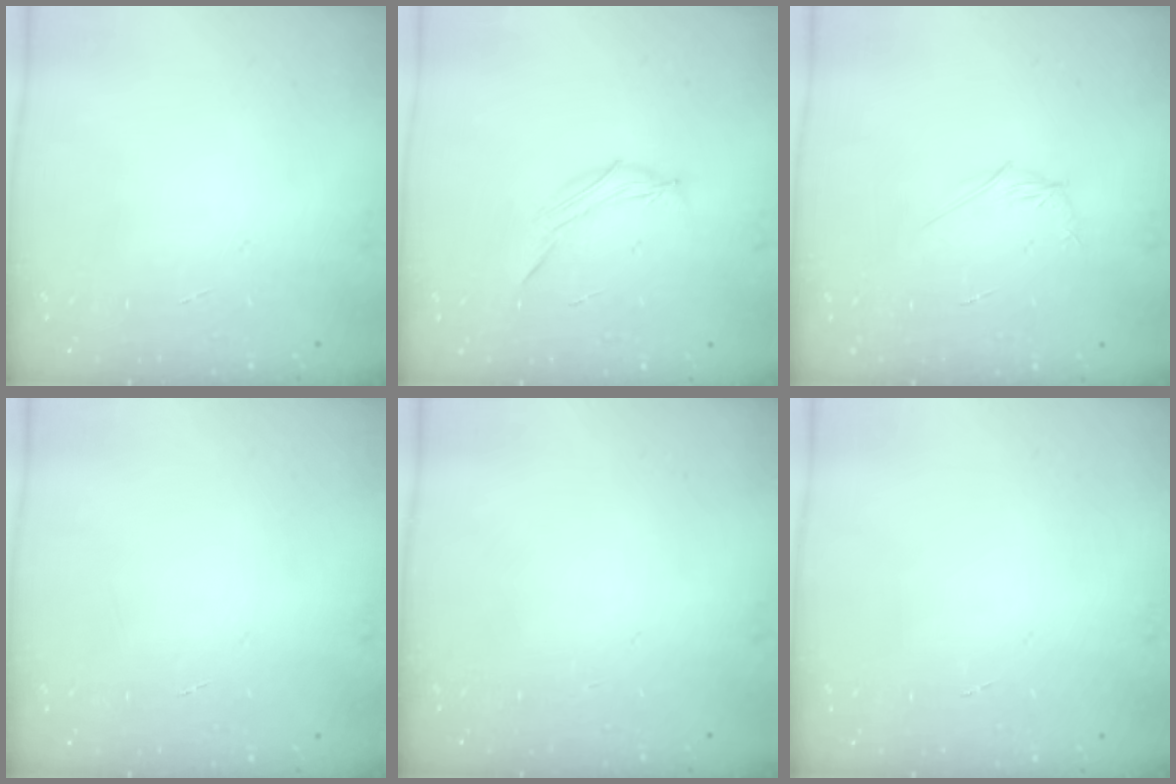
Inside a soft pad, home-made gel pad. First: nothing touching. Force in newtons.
{"total": 4.1, "press": 3.9, "slide": 1.2}
{"total": 2.9, "press": 2.8, "slide": 0.8}
{"total": 0.0}
{"total": 0.0}
{"total": 0.0}